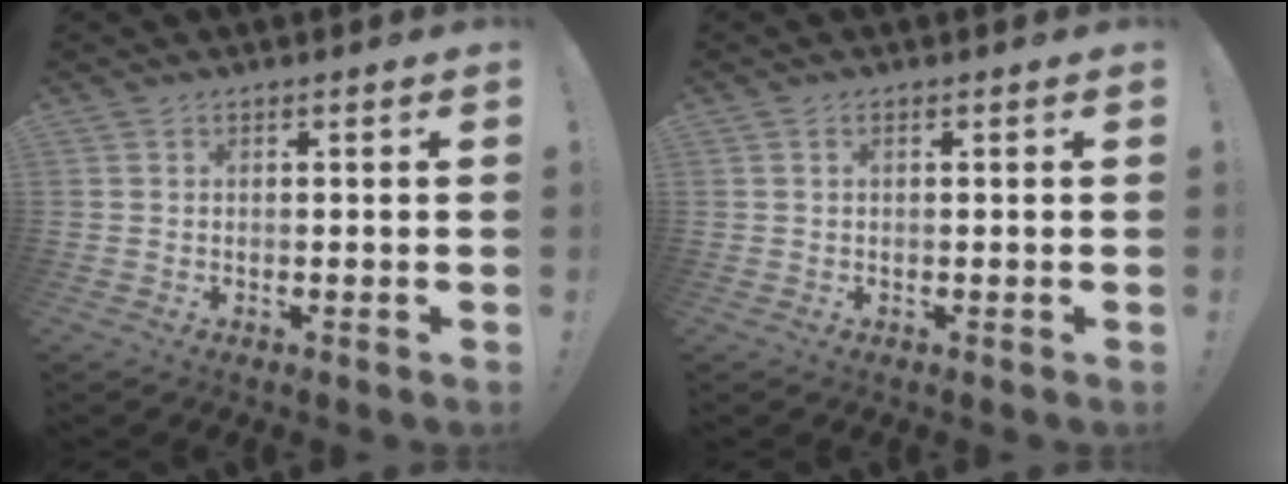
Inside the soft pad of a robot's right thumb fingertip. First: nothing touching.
{"total": 0.7, "force": [0.2, 0.4, 0.6], "torque": [-0.013, 0.002, 0.004]}